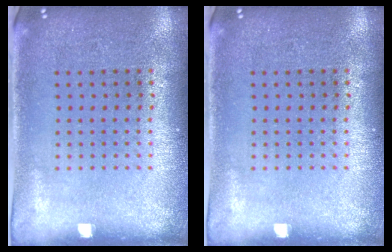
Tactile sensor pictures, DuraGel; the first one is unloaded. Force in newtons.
{"total": 0.0}